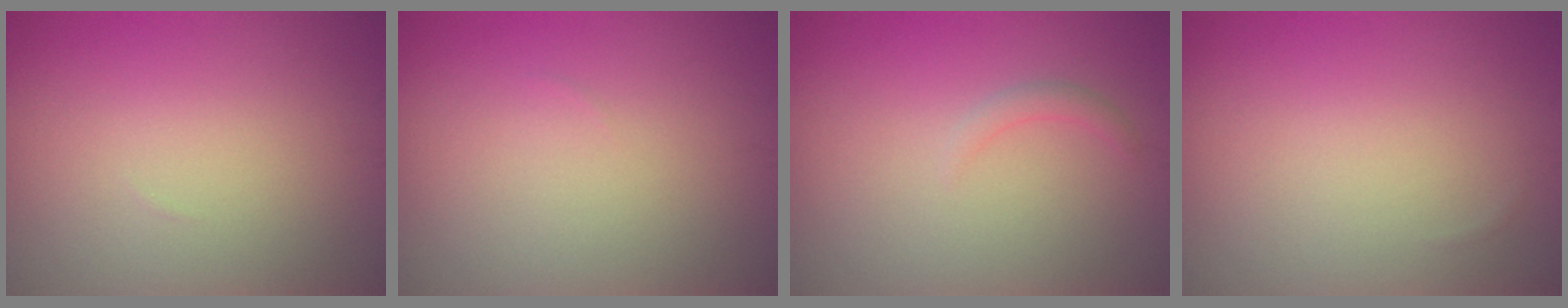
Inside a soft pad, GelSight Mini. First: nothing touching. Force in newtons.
{"total": 0.0}
{"total": 1.0, "press": 1.0, "slide": 0.2}
{"total": 0.0}